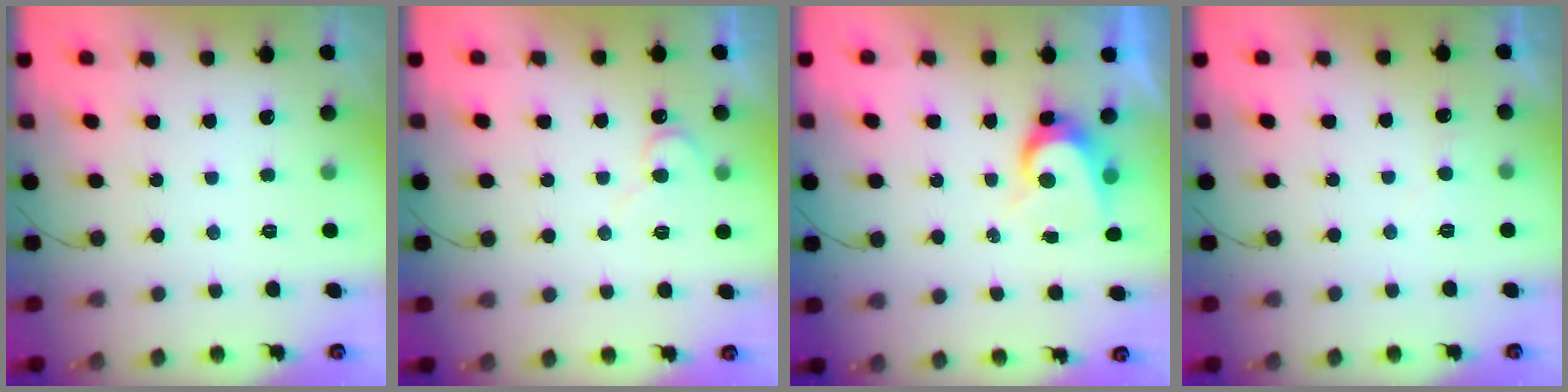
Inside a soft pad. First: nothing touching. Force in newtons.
{"total": 7.0, "press": 6.9, "slide": 0.7}
{"total": 6.3, "press": 6.3, "slide": 0.5}
{"total": 4.0, "press": 4.0, "slide": 0.5}